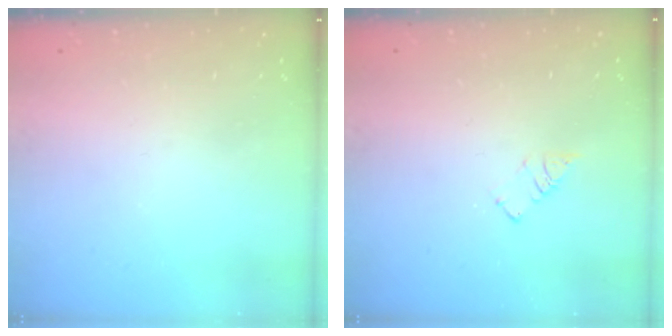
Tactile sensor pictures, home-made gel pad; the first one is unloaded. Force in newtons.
{"total": 2.6, "press": 2.6, "slide": 0.3}